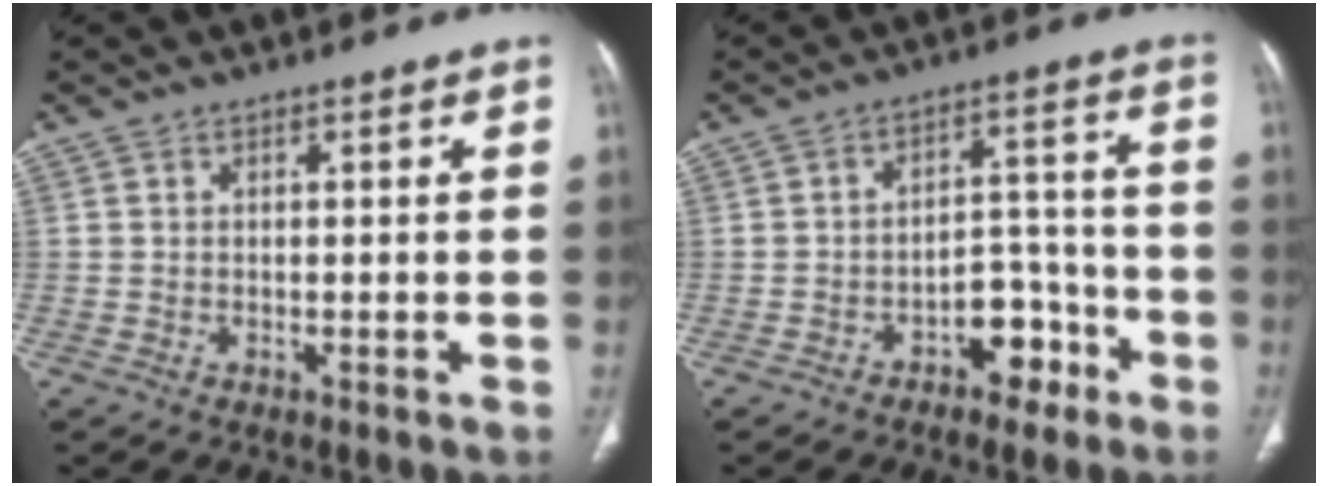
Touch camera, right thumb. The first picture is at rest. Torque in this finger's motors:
{"motor_torque": [3.02, 1.99, 0.66, -0.57, 0.00]}